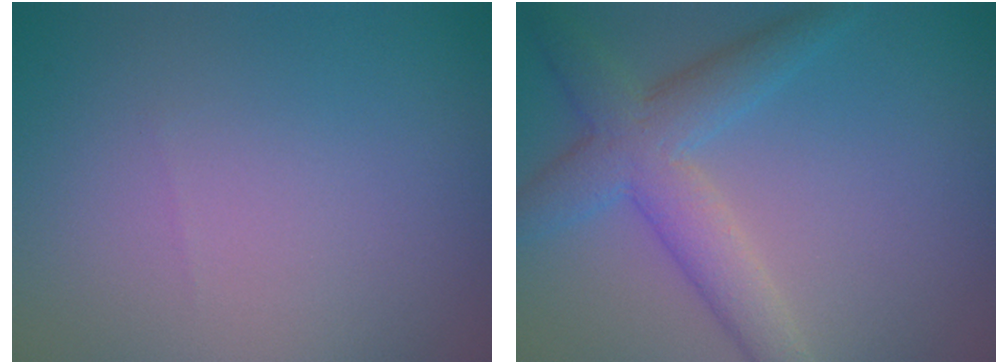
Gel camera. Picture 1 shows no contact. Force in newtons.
{"total": 5.3, "press": 5.3, "slide": 0.2}